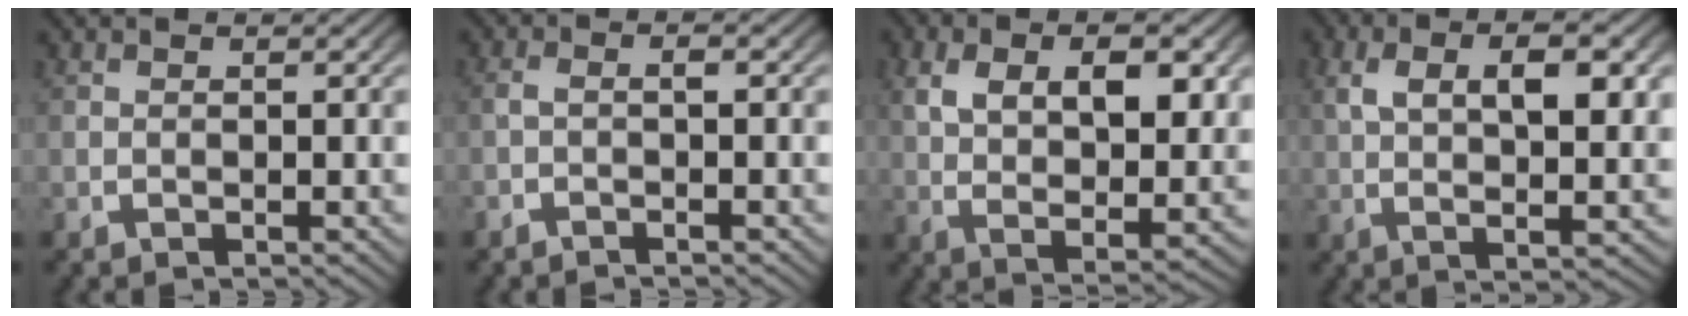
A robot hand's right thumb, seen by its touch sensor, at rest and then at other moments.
{"total": 1.2, "force": [-0.6, 0.4, 1.0], "torque": [-0.021, 0.002, -0.015]}
{"total": 8.0, "force": [1.0, 4.3, 6.6], "torque": [-0.126, -0.022, 0.033]}
{"total": 6.9, "force": [1.6, 2.6, 6.2], "torque": [-0.107, 0.001, 0.032]}